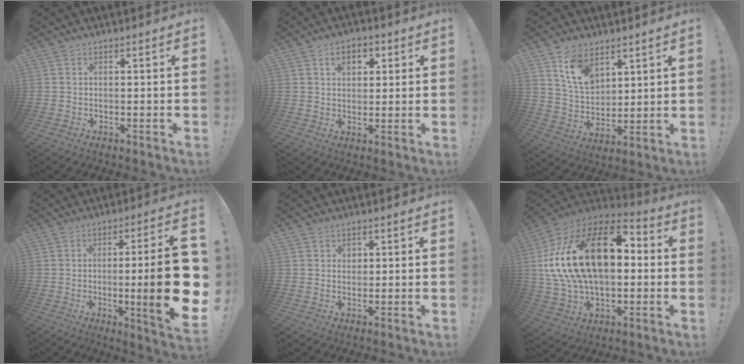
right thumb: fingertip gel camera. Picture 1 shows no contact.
{"total": 6.1, "force": [2.3, 4.4, 3.5], "torque": [-0.047, 0.004, 0.041]}
{"total": 11.6, "force": [7.1, 7.3, 5.5], "torque": [-0.098, -0.033, 0.139]}
{"total": 20.7, "force": [-1.6, 2.1, 20.5], "torque": [-0.302, -0.013, -0.021]}
{"total": 1.9, "force": [0.8, 1.6, 0.5], "torque": [0.002, -0.004, 0.010]}
{"total": 29.2, "force": [5.7, 16.8, 23.2], "torque": [-0.428, -0.014, 0.103]}